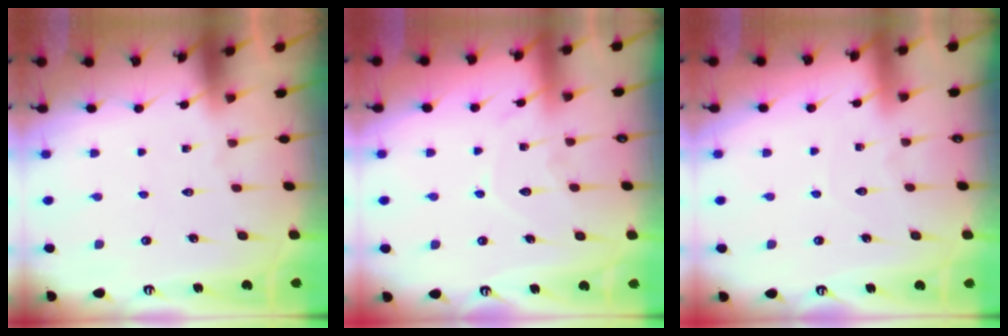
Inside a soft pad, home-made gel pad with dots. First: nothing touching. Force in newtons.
{"total": 8.5, "press": 8.5, "slide": 0.7}
{"total": 3.7, "press": 3.7, "slide": 0.2}